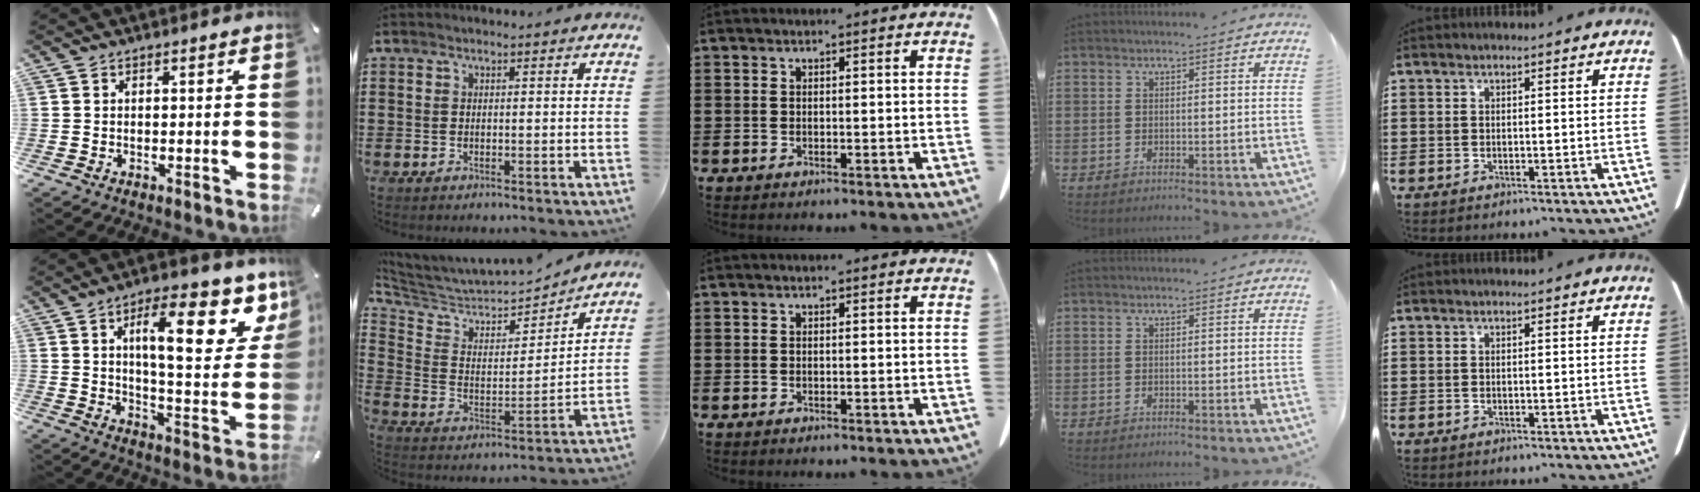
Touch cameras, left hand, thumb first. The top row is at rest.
{"thumb": {"total": 20.4, "force": [9.4, 7.1, 16.7], "torque": [-0.234, -0.047, 0.138]}, "index": {"total": 4.5, "force": [4.2, 1.5, 0.7], "torque": [-0.046, -0.042, 0.065]}}